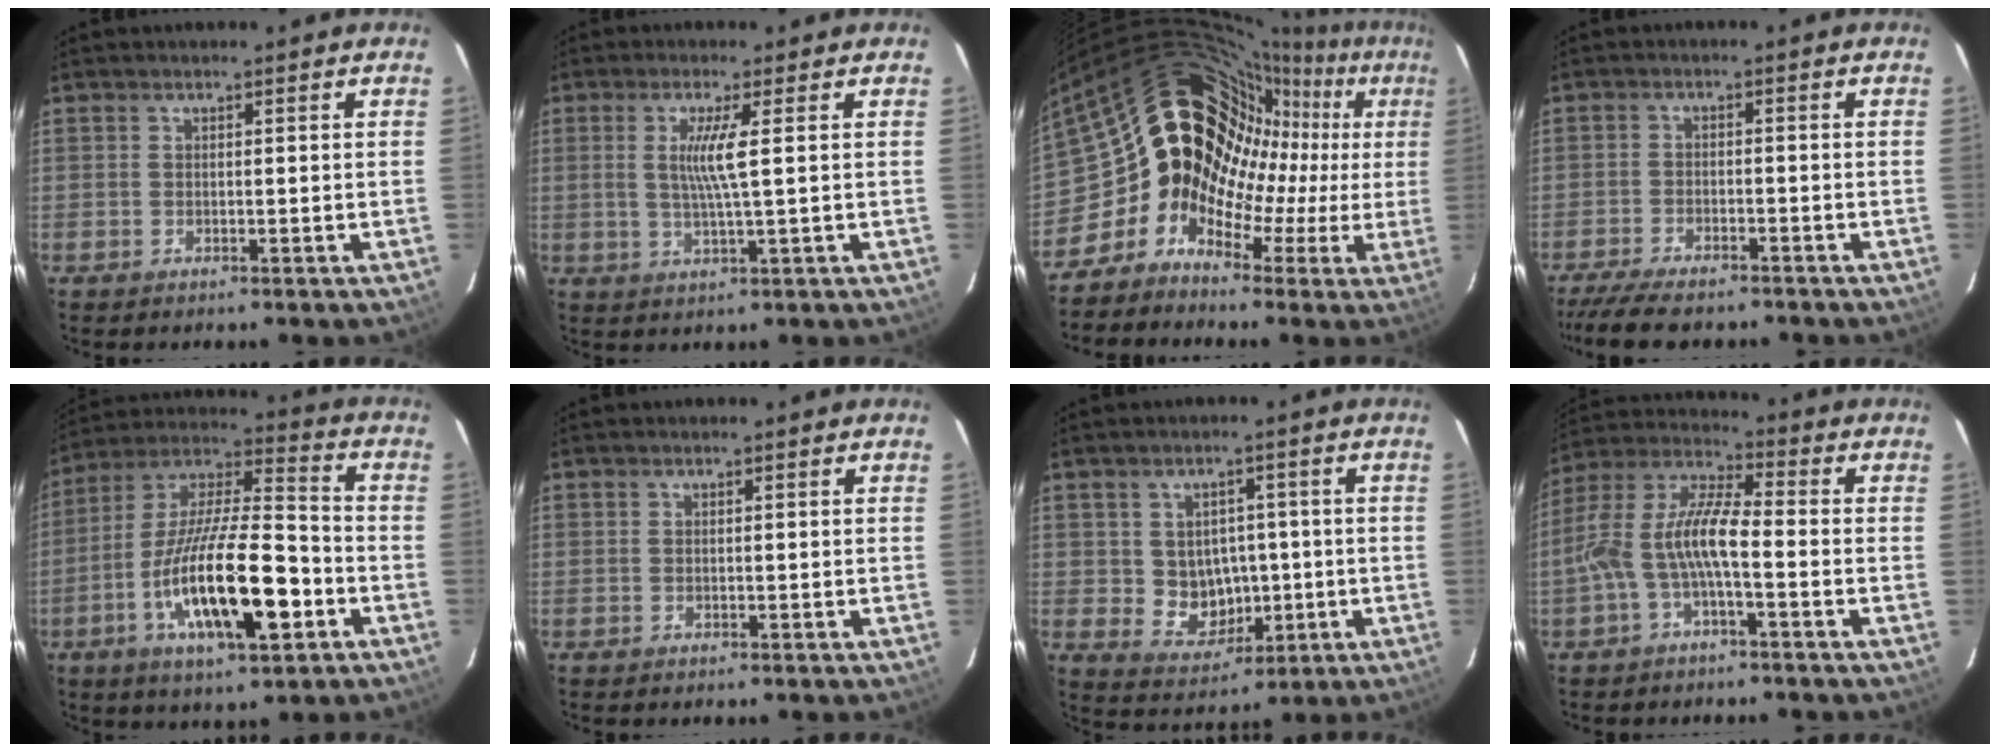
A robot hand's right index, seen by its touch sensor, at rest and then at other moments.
{"total": 5.1, "force": [0.9, -0.5, 5.0], "torque": [-0.095, -0.006, 0.016]}
{"total": 16.6, "force": [-1.6, 14.0, 8.7], "torque": [-0.129, 0.050, -0.044]}
{"total": 10.2, "force": [-8.8, 2.3, 4.6], "torque": [-0.112, -0.027, -0.148]}
{"total": 20.1, "force": [-7.1, 5.5, 18.0], "torque": [-0.331, -0.009, -0.124]}
{"total": 0.0}
{"total": 7.5, "force": [-0.2, 6.8, 3.1], "torque": [-0.064, 0.008, 0.017]}
{"total": 10.0, "force": [-3.0, 2.6, 9.2], "torque": [-0.203, 0.015, -0.060]}